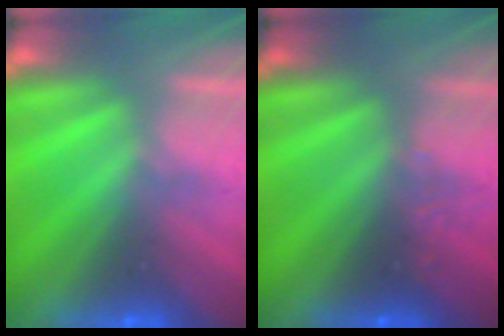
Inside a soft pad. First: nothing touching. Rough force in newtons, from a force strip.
{"total": 2.4}